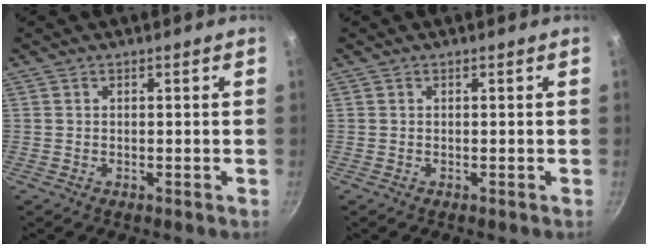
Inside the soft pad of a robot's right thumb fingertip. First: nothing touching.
{"total": 0.0}